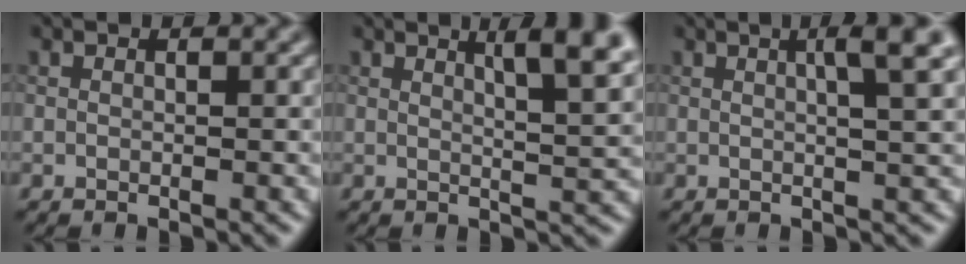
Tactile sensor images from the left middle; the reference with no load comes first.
{"total": 5.7, "force": [2.8, 1.5, 4.7], "torque": [-0.043, 0.011, 0.034]}
{"total": 4.3, "force": [1.5, 0.9, 4.0], "torque": [-0.047, 0.014, 0.016]}